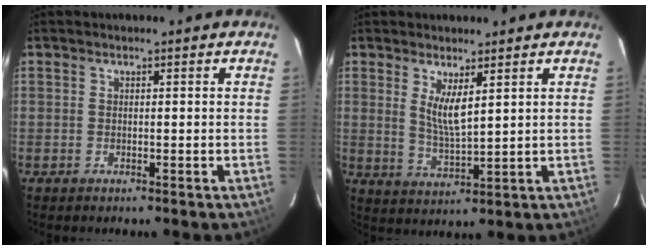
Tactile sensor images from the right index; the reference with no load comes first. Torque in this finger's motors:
{"motor_torque": [0.07, 0.06, 0.11, 0.05]}